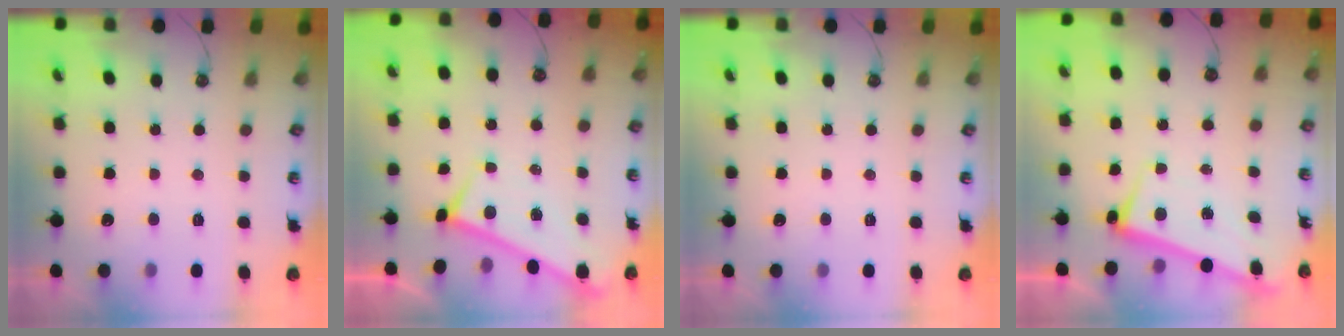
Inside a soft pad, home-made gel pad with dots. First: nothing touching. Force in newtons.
{"total": 0.0}
{"total": 0.0}
{"total": 2.6, "press": 2.4, "slide": 0.9}